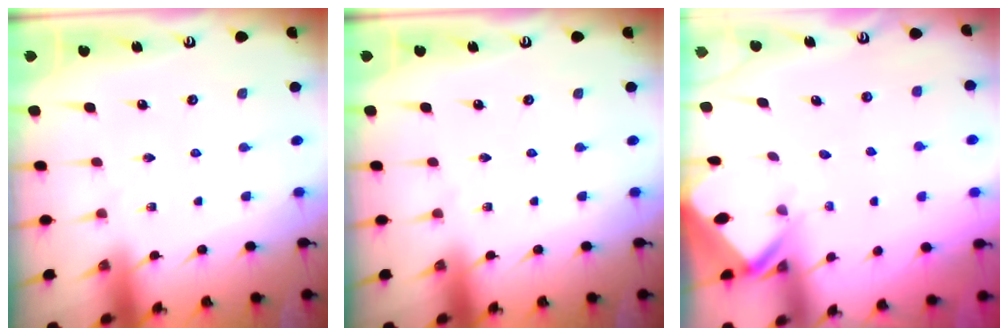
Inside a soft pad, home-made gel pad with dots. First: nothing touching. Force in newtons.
{"total": 0.0}
{"total": 2.9, "press": 2.9, "slide": 0.2}